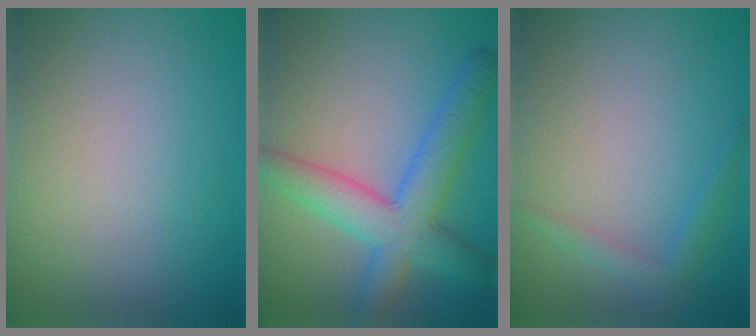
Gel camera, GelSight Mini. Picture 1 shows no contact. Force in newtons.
{"total": 5.3, "press": 5.2, "slide": 0.3}
{"total": 1.6, "press": 1.6, "slide": 0.1}